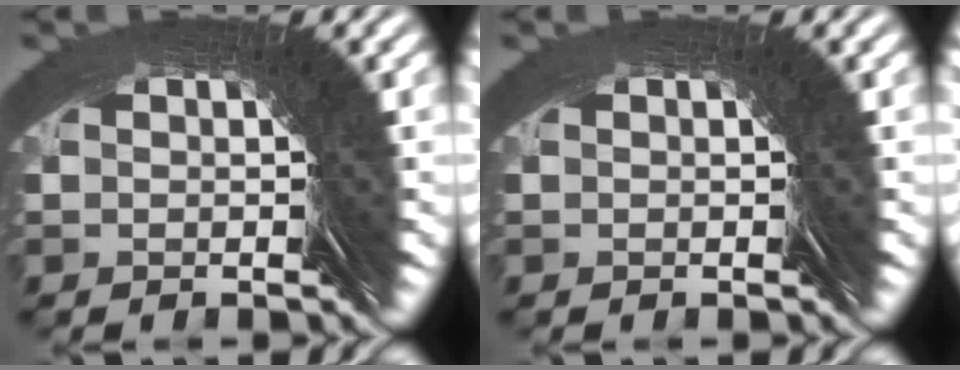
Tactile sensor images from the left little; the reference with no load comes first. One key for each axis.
{"total": 0.0}